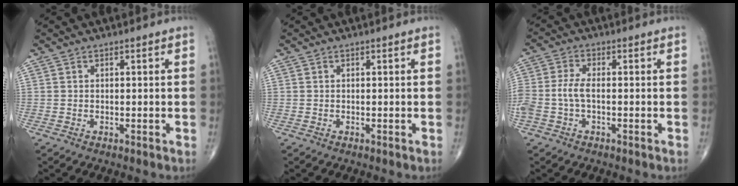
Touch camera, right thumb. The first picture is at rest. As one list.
[{"total": 0.0}, {"total": 5.3, "force": [-0.9, 2.7, 4.5], "torque": [-0.120, 0.014, -0.019]}]